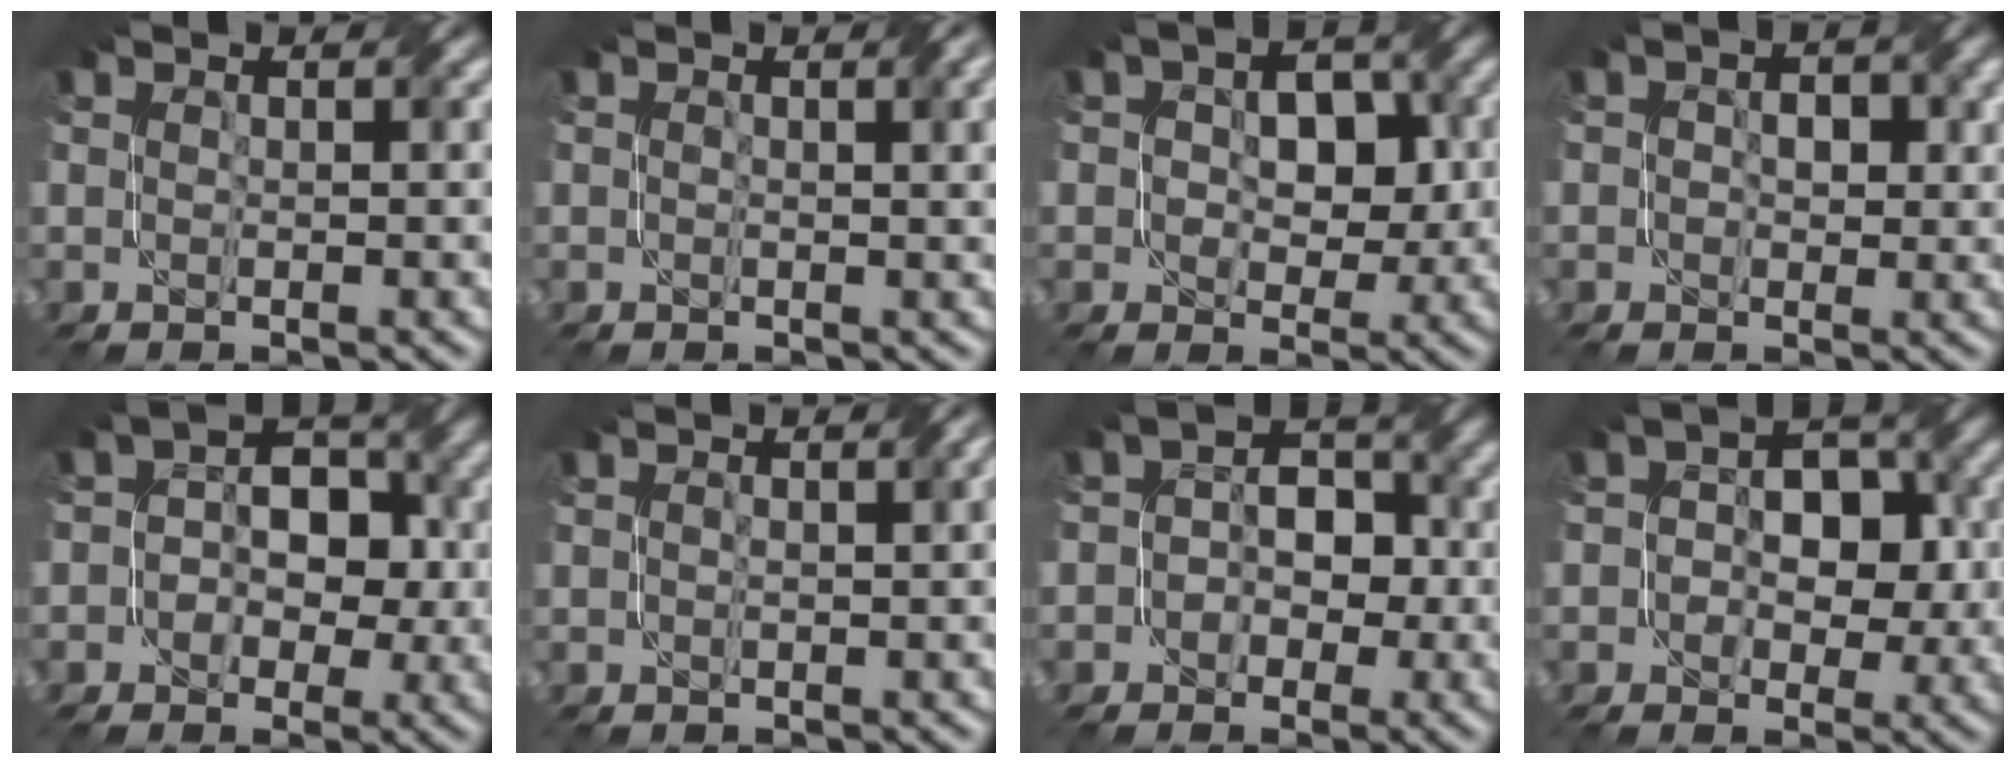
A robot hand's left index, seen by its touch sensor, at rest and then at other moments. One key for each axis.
{"total": 2.6, "fx": 0.6, "fy": 0.8, "fz": 2.4, "tx": -0.034, "ty": 0.002, "tz": 0.009}
{"total": 5.2, "fx": 0.2, "fy": 3.5, "fz": 3.8, "tx": -0.045, "ty": 0.002, "tz": 0.002}
{"total": 2.5, "fx": 0.0, "fy": 1.8, "fz": 1.6, "tx": -0.020, "ty": -0.001, "tz": -0.002}
{"total": 6.0, "fx": -0.9, "fy": 4.5, "fz": 3.8, "tx": -0.027, "ty": 0.014, "tz": -0.026}
{"total": 1.6, "fx": -0.3, "fy": 0.5, "fz": 1.5, "tx": -0.020, "ty": -0.003, "tz": 0.000}
{"total": 4.4, "fx": -1.4, "fy": 3.5, "fz": 2.4, "tx": -0.005, "ty": 0.010, "tz": -0.036}
{"total": 6.1, "fx": -0.5, "fy": 4.3, "fz": 4.2, "tx": -0.035, "ty": 0.015, "tz": -0.018}